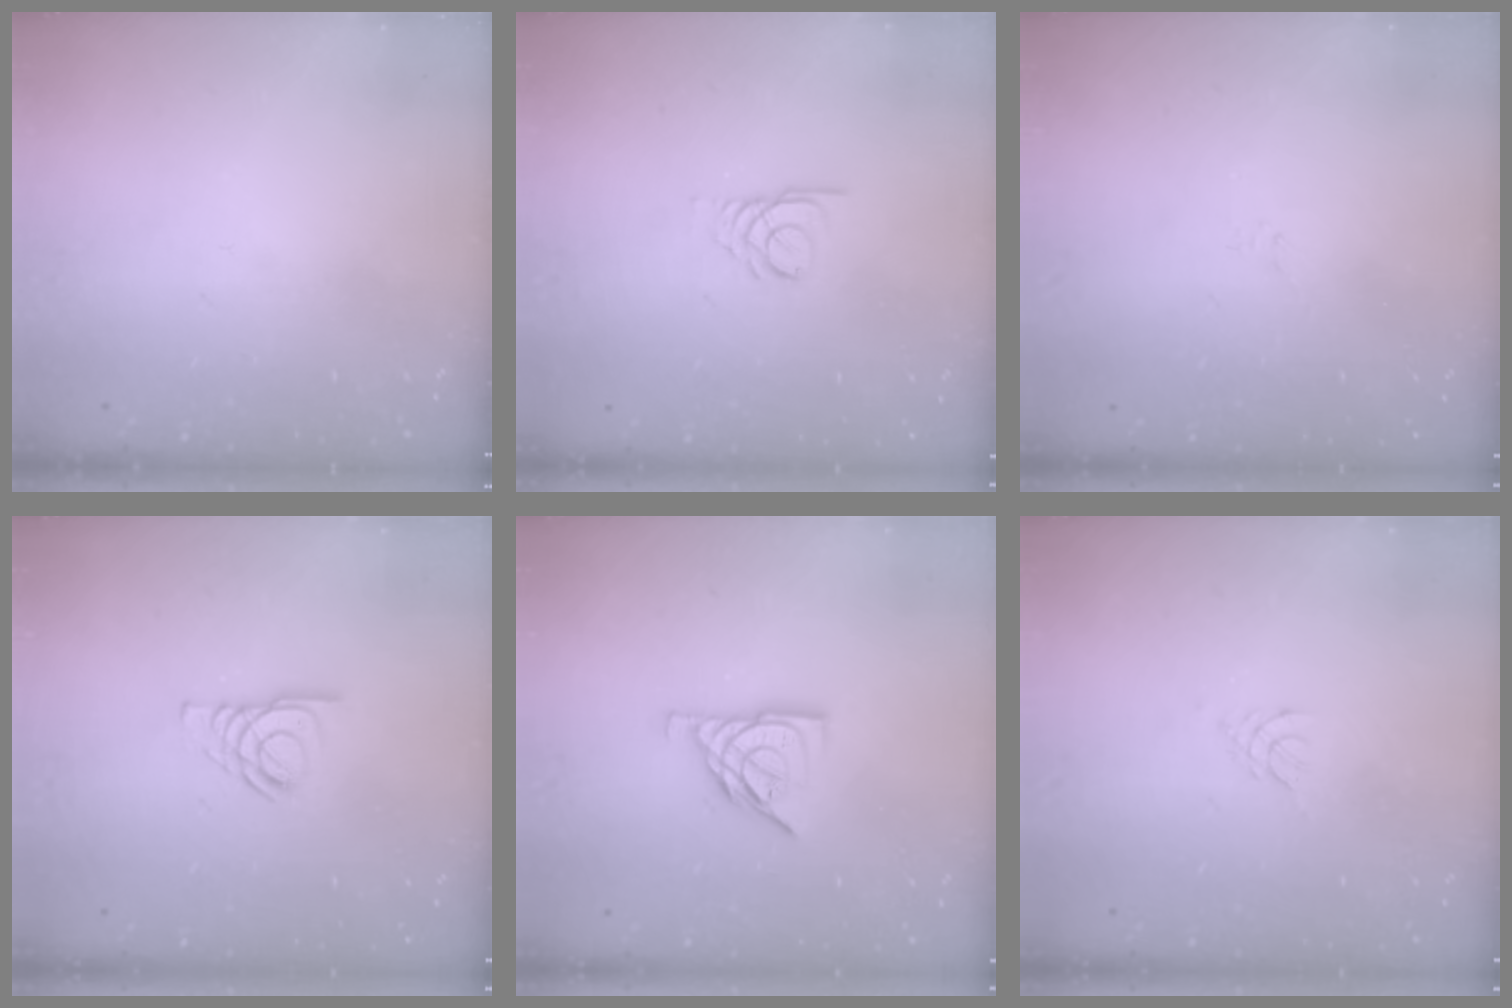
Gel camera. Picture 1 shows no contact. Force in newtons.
{"total": 4.8, "press": 4.8, "slide": 0.3}
{"total": 1.5, "press": 1.4, "slide": 0.3}
{"total": 5.9, "press": 5.8, "slide": 0.8}
{"total": 9.5, "press": 9.4, "slide": 1.0}
{"total": 2.7, "press": 2.6, "slide": 0.6}